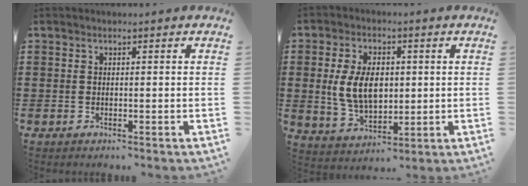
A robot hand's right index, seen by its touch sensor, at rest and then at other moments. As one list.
[{"total": 8.5, "force": [0.7, 5.3, 6.5], "torque": [-0.143, 0.008, 0.007]}]